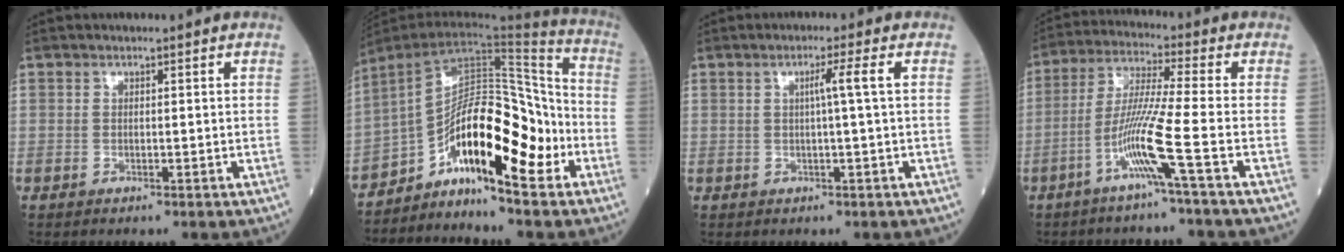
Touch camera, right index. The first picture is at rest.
{"total": 15.1, "force": [-6.4, 4.4, 12.9], "torque": [-0.206, 0.036, -0.104]}
{"total": 2.9, "force": [0.4, -0.9, 2.7], "torque": [-0.045, 0.002, 0.007]}
{"total": 8.9, "force": [-3.9, -2.0, 7.7], "torque": [-0.155, -0.005, -0.082]}